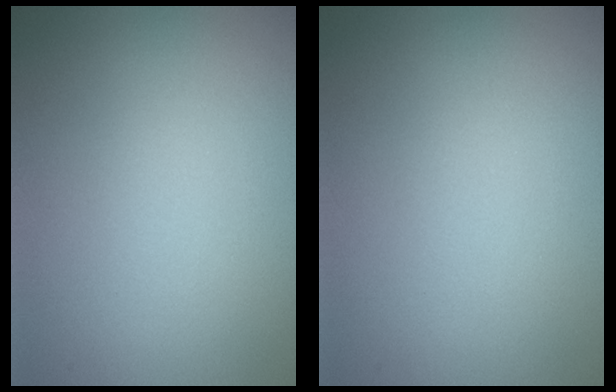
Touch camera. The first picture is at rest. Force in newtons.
{"total": 0.0}